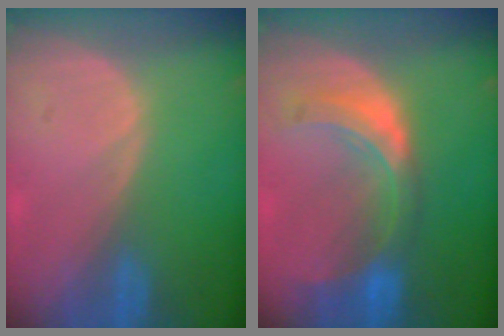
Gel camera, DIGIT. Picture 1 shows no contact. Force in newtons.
{"total": 8.0, "press": 7.1, "slide": 3.8}